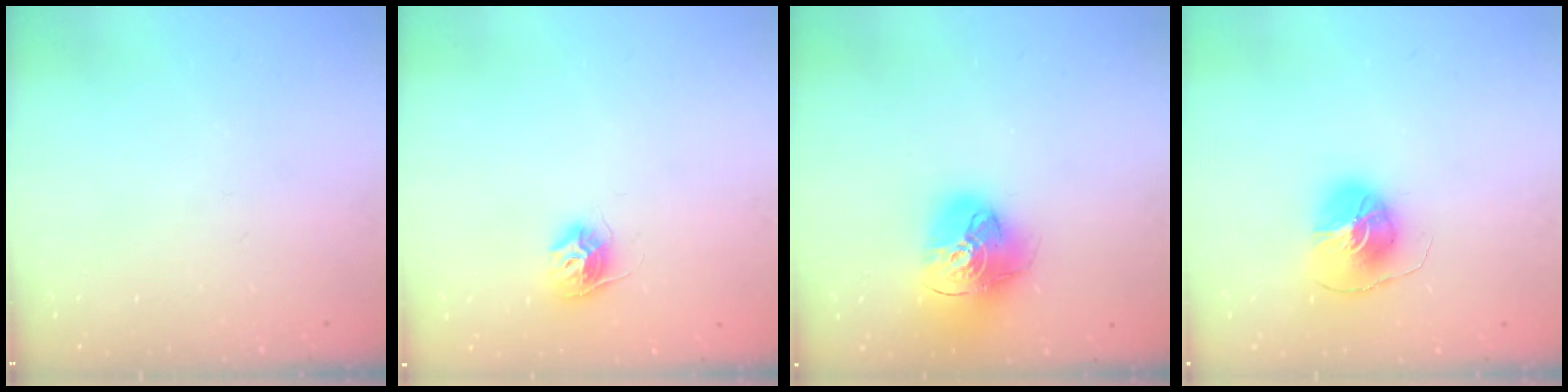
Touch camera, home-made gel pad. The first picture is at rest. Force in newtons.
{"total": 9.6, "press": 9.6, "slide": 0.6}
{"total": 18.3, "press": 18.2, "slide": 2.0}
{"total": 9.1, "press": 9.1, "slide": 0.5}